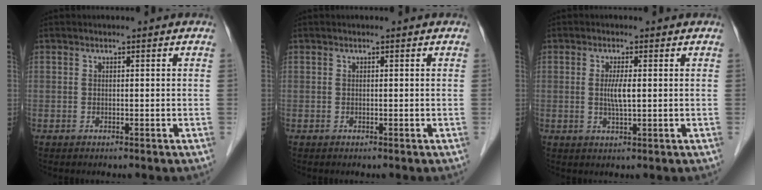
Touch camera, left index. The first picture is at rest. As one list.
[{"total": 0.0}, {"total": 3.0, "force": [0.3, 0.2, 3.0], "torque": [-0.061, -0.003, 0.005]}]